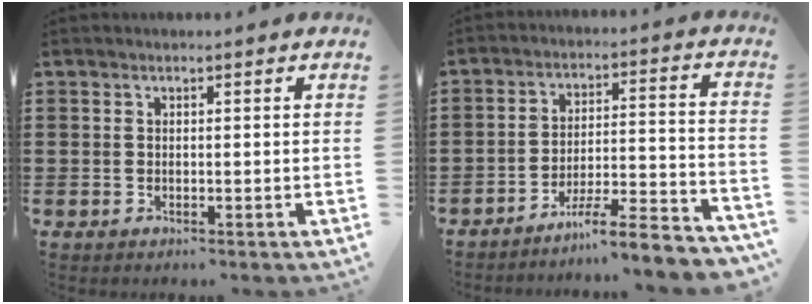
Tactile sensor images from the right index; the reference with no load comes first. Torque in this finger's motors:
{"motor_torque": [1.02, 0.87, -0.19, -0.01]}